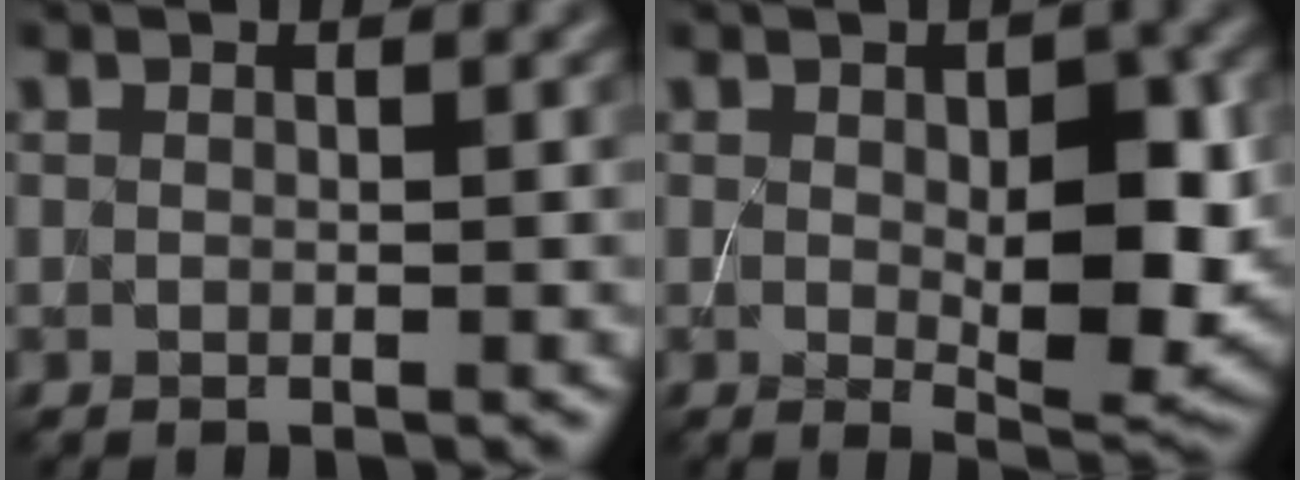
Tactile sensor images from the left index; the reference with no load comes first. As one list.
[{"total": 6.7, "force": [-0.1, 2.7, 6.2], "torque": [-0.092, -0.010, 0.006]}]